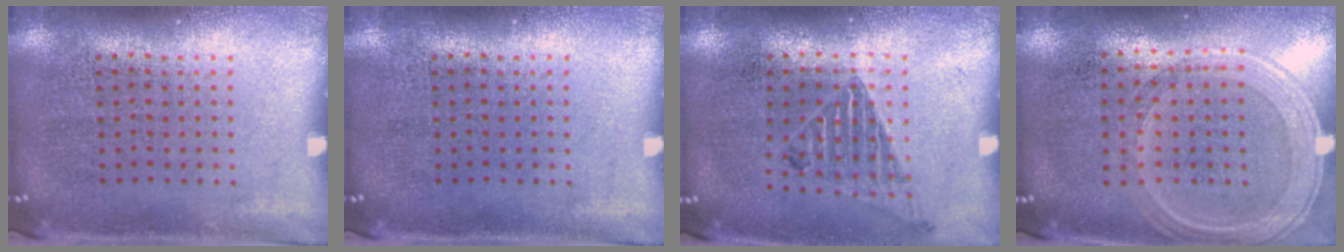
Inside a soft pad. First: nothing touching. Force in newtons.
{"total": 0.0}
{"total": 1.0, "press": 1.0, "slide": 0.2}
{"total": 1.3, "press": 1.2, "slide": 0.5}